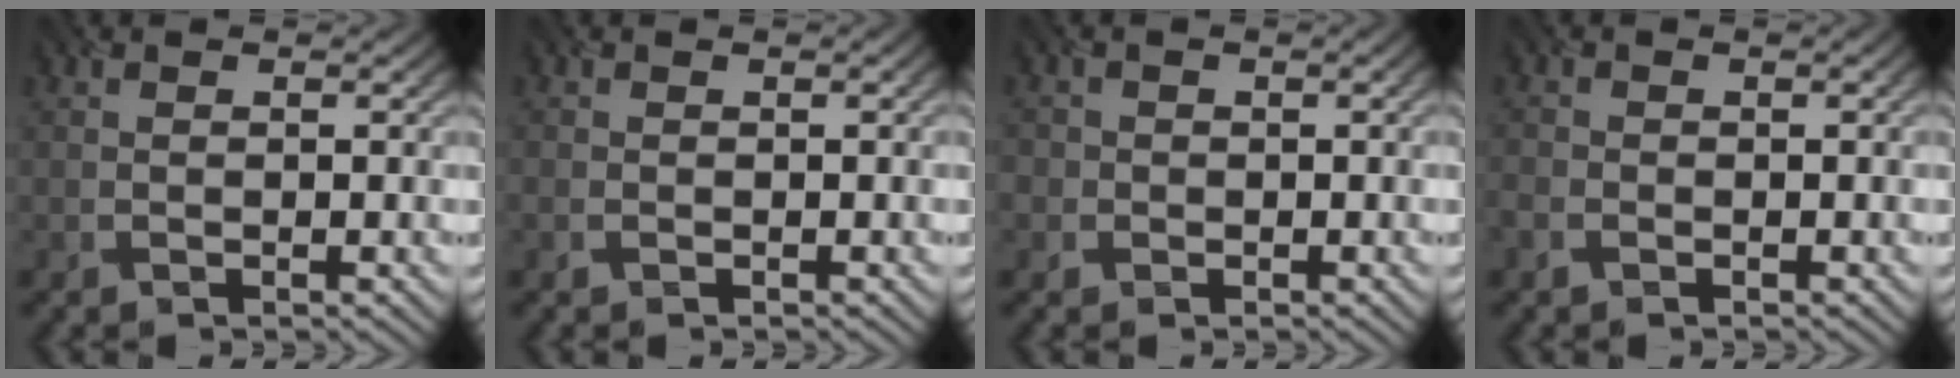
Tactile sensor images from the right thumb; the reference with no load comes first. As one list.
[{"total": 0.5, "force": [-0.1, 0.2, 0.5], "torque": [-0.010, -0.001, -0.002]}, {"total": 1.5, "force": [-0.6, 1.4, -0.2], "torque": [0.003, -0.005, -0.013]}, {"total": 1.7, "force": [-1.1, 1.0, 0.9], "torque": [-0.027, -0.005, -0.024]}]